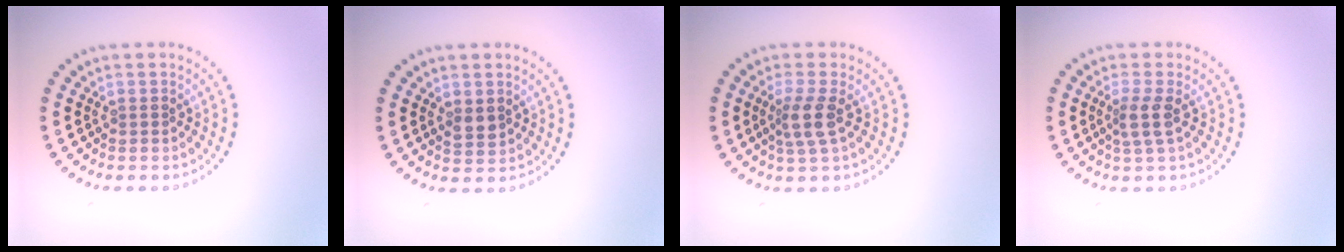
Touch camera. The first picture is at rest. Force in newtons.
{"total": 1.5, "press": 1.4, "slide": 0.4}
{"total": 2.5, "press": 2.0, "slide": 1.5}
{"total": 1.8, "press": 1.5, "slide": 1.1}